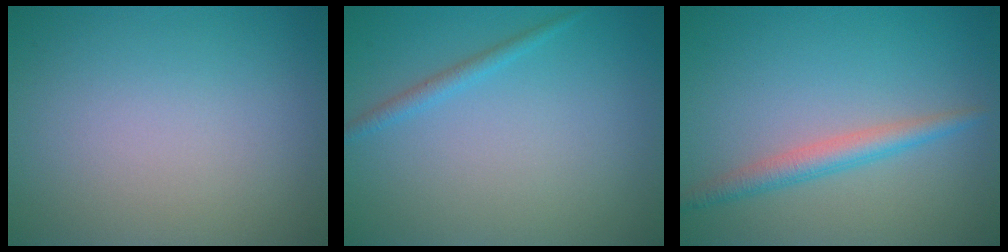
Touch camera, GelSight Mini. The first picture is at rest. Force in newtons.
{"total": 1.2, "press": 1.1, "slide": 0.1}
{"total": 2.6, "press": 2.6, "slide": 0.0}